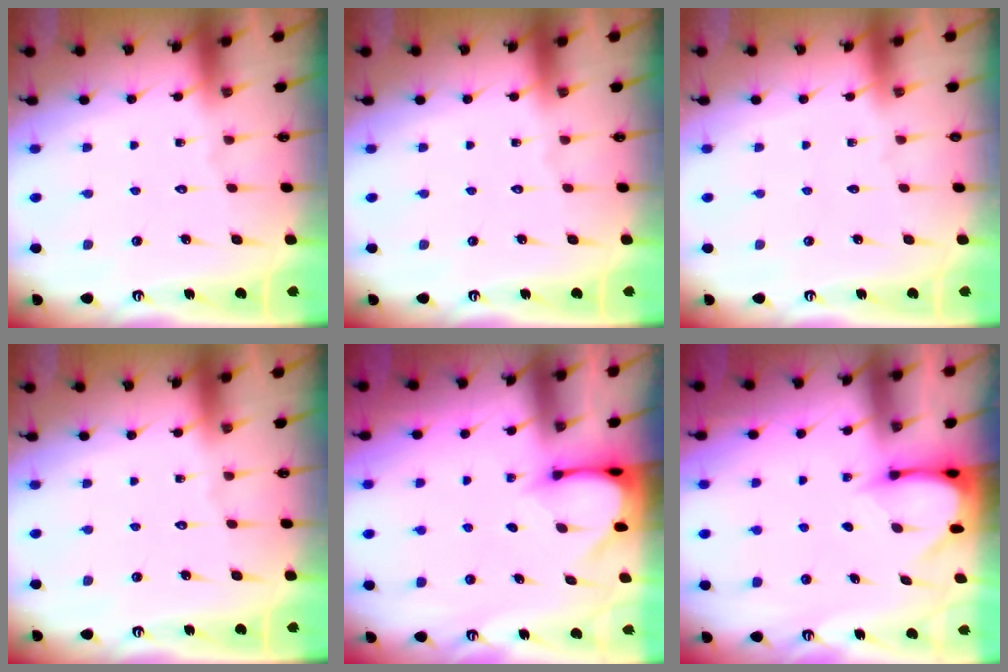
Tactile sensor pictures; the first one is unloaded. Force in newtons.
{"total": 0.0}
{"total": 0.0}
{"total": 0.0}
{"total": 3.3, "press": 3.3, "slide": 0.3}
{"total": 3.8, "press": 3.8, "slide": 0.2}